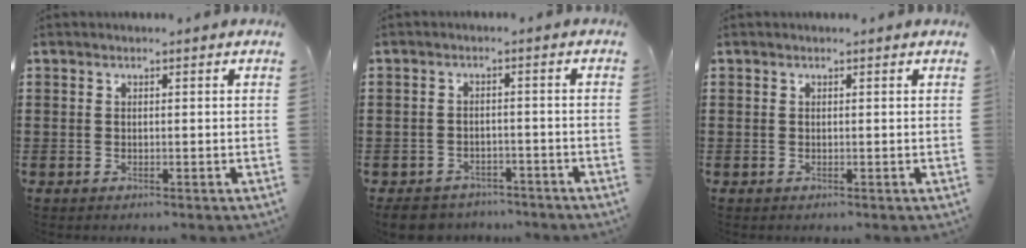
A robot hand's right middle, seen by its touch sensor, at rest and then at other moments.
{"total": 3.7, "force": [-3.6, 0.9, 0.2], "torque": [-0.014, 0.001, -0.076]}
{"total": 0.0}